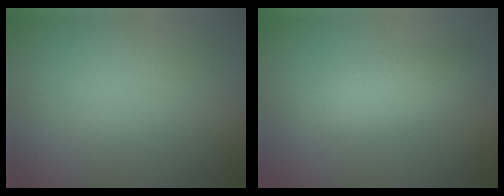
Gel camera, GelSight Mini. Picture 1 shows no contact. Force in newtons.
{"total": 2.6, "press": 2.6, "slide": 0.1}